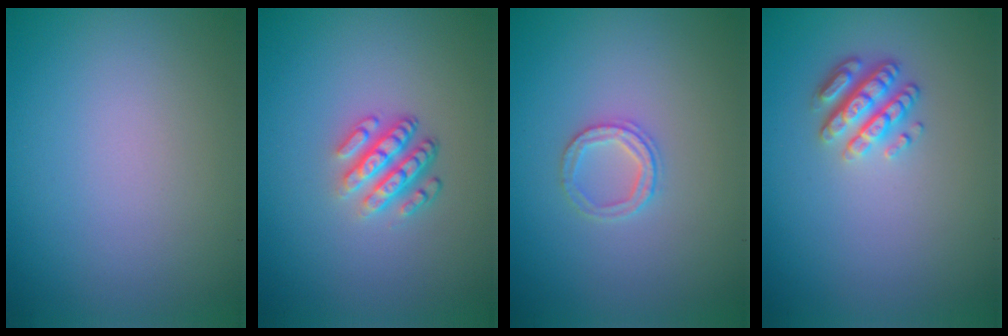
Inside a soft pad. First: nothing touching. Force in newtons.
{"total": 3.6, "press": 2.7, "slide": 2.4}
{"total": 1.9, "press": 1.8, "slide": 0.4}
{"total": 2.9, "press": 2.4, "slide": 1.7}